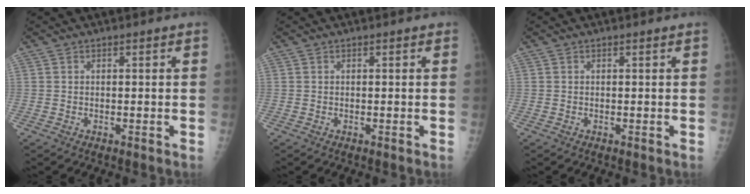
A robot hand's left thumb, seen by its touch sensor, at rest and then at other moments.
{"total": 0.0}
{"total": 0.0}